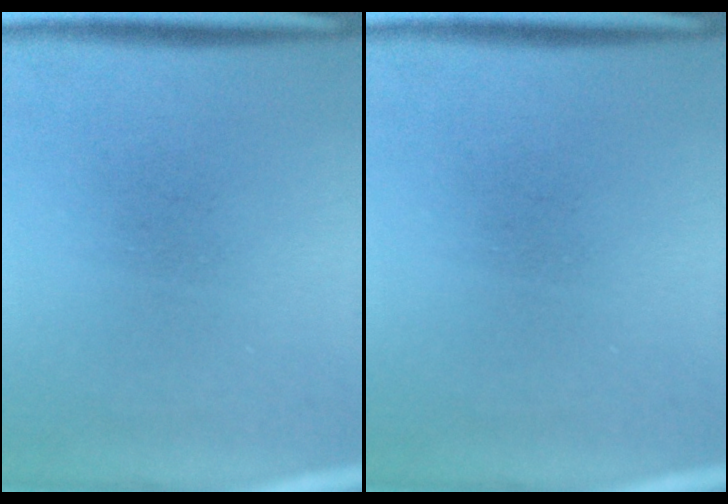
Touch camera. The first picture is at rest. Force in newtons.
{"total": 0.0}